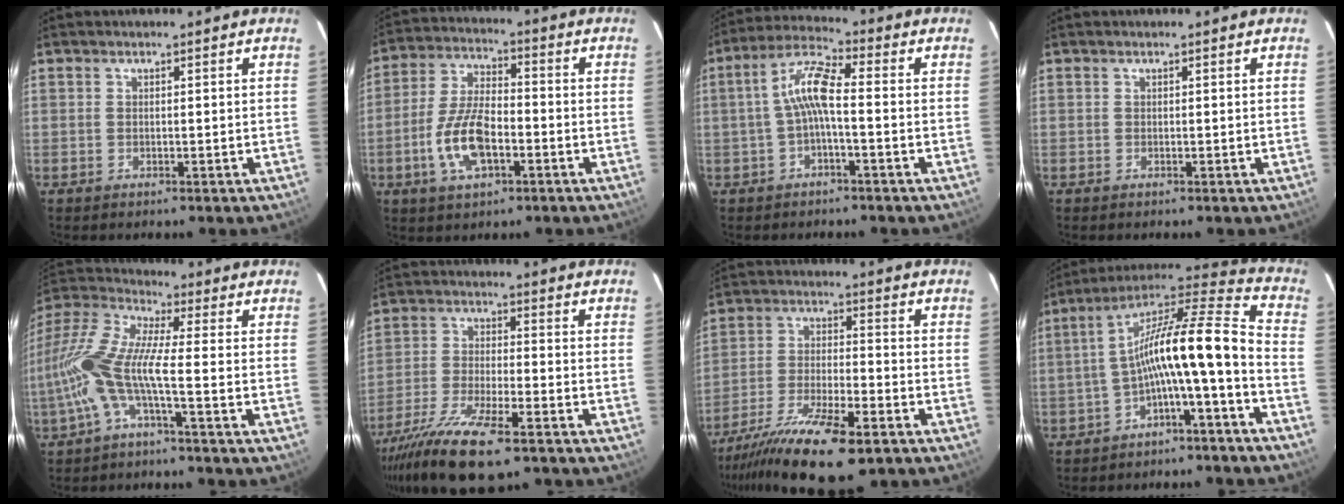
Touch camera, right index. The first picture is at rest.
{"total": 11.4, "force": [-4.0, 5.0, 9.4], "torque": [-0.198, 0.003, -0.073]}
{"total": 7.0, "force": [-1.1, 1.4, 6.8], "torque": [-0.153, 0.020, -0.022]}
{"total": 0.0}
{"total": 11.8, "force": [-2.9, 1.5, 11.3], "torque": [-0.235, 0.004, -0.062]}
{"total": 16.5, "force": [-12.1, 3.5, 10.6], "torque": [-0.219, -0.048, -0.223]}
{"total": 18.5, "force": [-13.4, 4.4, 11.9], "torque": [-0.239, -0.049, -0.235]}
{"total": 17.2, "force": [-5.7, 1.9, 16.1], "torque": [-0.278, 0.014, -0.103]}